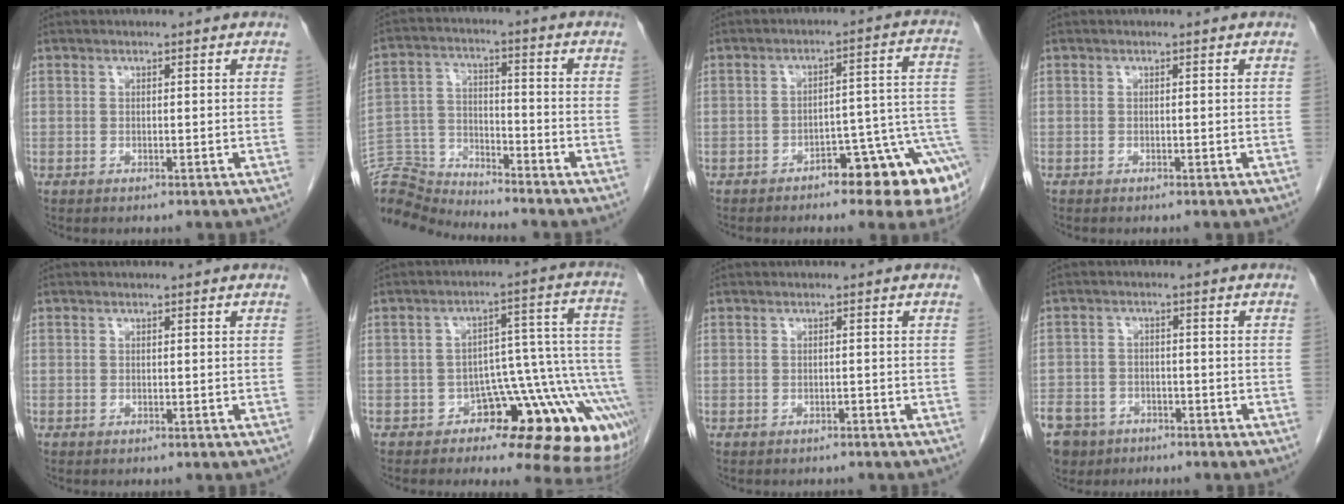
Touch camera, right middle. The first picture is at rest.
{"total": 9.5, "force": [-9.4, -0.5, -1.0], "torque": [0.013, 0.020, -0.181]}
{"total": 11.8, "force": [-6.4, 3.2, 9.3], "torque": [-0.069, 0.029, -0.085]}
{"total": 0.0}
{"total": 0.0}
{"total": 13.5, "force": [-7.7, 4.8, 10.0], "torque": [-0.055, 0.071, -0.104]}
{"total": 1.4, "force": [-1.3, 0.5, 0.1], "torque": [-0.008, -0.001, -0.017]}
{"total": 12.2, "force": [-7.8, 8.7, 3.6], "torque": [-0.113, -0.006, -0.120]}